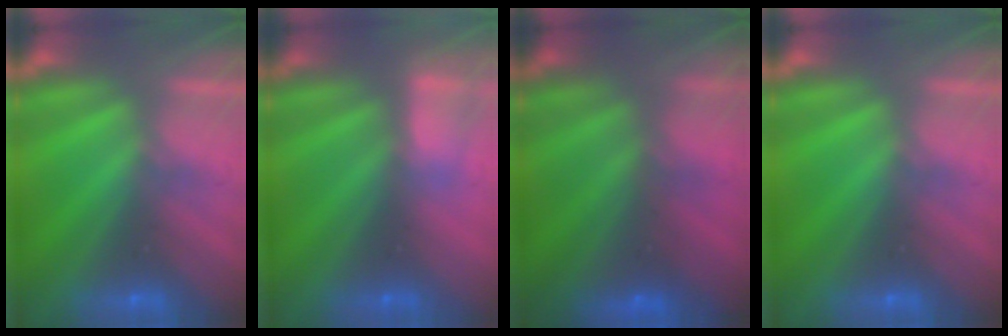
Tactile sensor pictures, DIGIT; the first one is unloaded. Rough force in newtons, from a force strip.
{"total": 2.8}
{"total": 7.3}
{"total": 0.0}